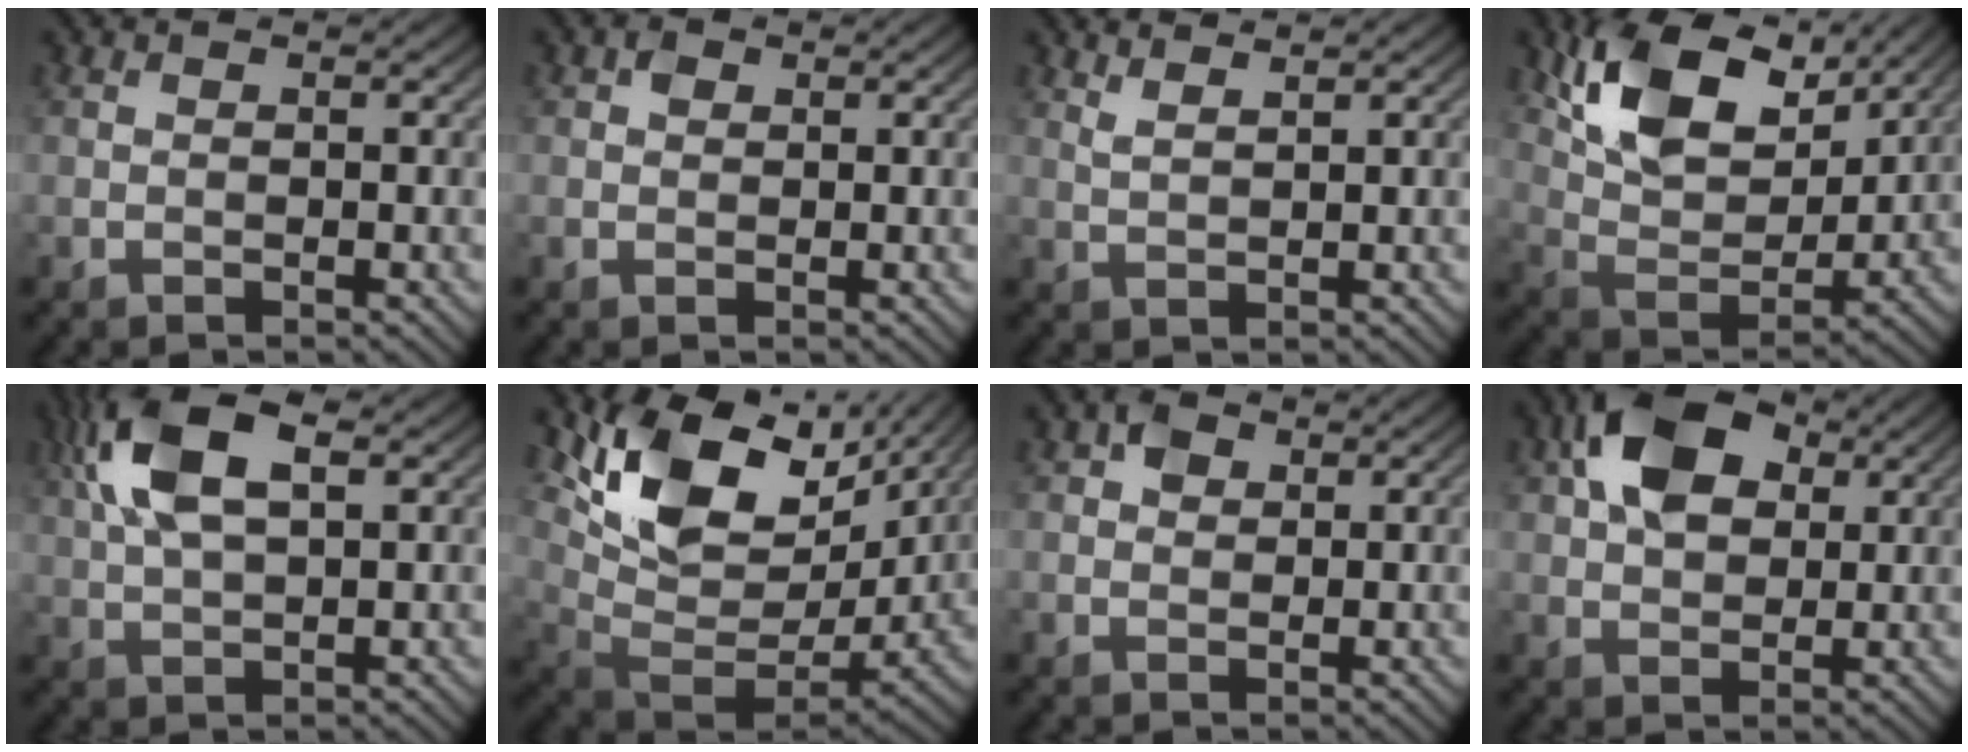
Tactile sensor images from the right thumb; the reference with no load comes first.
{"total": 1.2, "force": [0.5, 0.9, 0.5], "torque": [-0.009, 0.001, 0.006]}
{"total": 2.1, "force": [1.8, 0.4, 1.0], "torque": [-0.024, 0.000, 0.037]}
{"total": 13.1, "force": [7.1, 6.8, 8.7], "torque": [-0.183, 0.004, 0.133]}
{"total": 10.1, "force": [3.5, 4.6, 8.3], "torque": [-0.192, 0.021, 0.063]}
{"total": 15.7, "force": [7.0, 9.1, 10.8], "torque": [-0.230, -0.003, 0.142]}
{"total": 2.3, "force": [0.9, 1.8, 1.1], "torque": [-0.020, 0.005, 0.011]}
{"total": 9.1, "force": [3.1, 5.8, 6.2], "torque": [-0.127, 0.014, 0.050]}